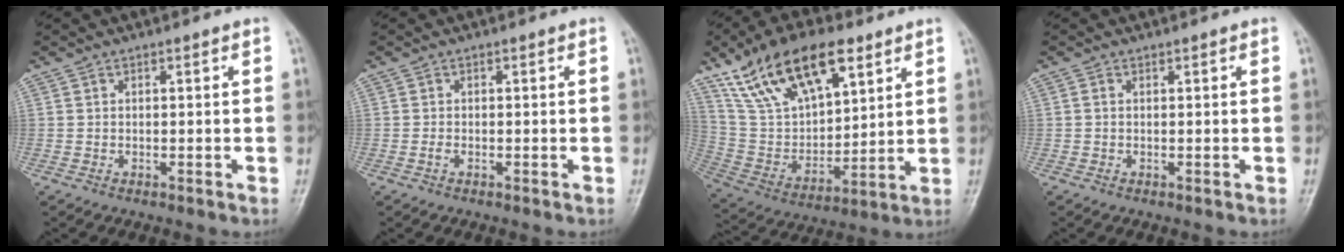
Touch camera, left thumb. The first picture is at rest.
{"total": 0.6, "force": [-0.4, 0.3, 0.4], "torque": [-0.011, -0.001, -0.010]}
{"total": 20.9, "force": [12.2, 10.1, 13.7], "torque": [-0.216, -0.036, 0.232]}
{"total": 0.0}